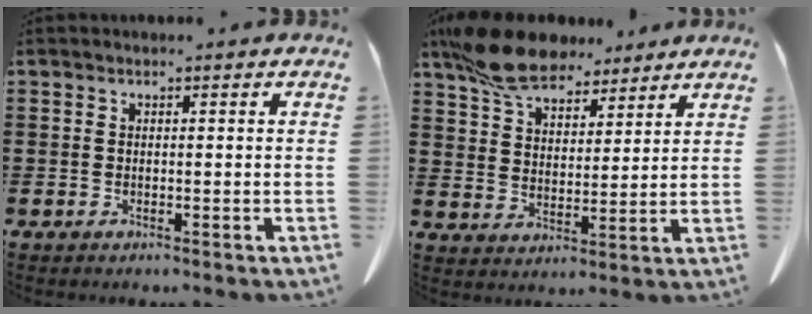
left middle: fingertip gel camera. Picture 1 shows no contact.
{"total": 10.7, "force": [8.9, 3.8, 4.4], "torque": [-0.109, -0.022, 0.171]}